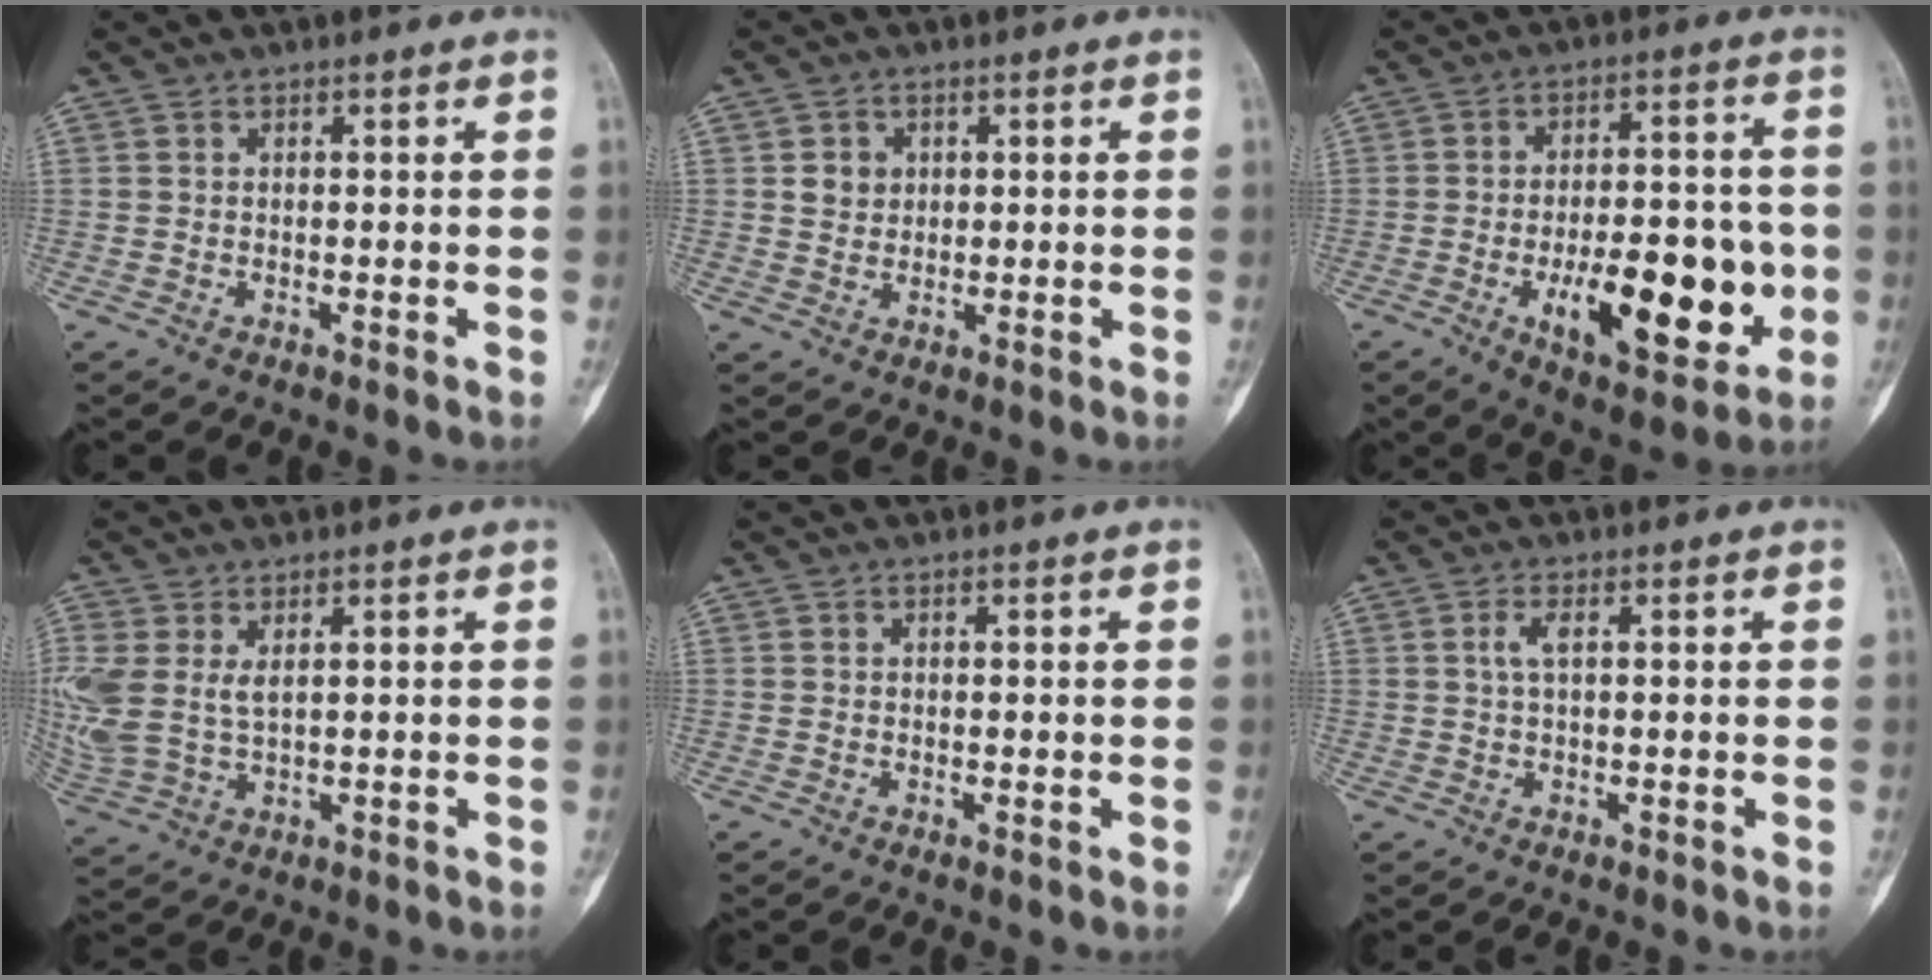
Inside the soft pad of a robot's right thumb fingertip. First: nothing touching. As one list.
[{"total": 3.5, "force": [0.9, 3.1, 1.3], "torque": [-0.004, -0.001, 0.015]}, {"total": 19.6, "force": [-4.6, 8.6, 17.0], "torque": [-0.215, 0.011, -0.059]}, {"total": 10.0, "force": [2.3, 5.9, 7.7], "torque": [-0.196, 0.002, 0.062]}, {"total": 0.5, "force": [0.0, 0.2, 0.5], "torque": [-0.004, -0.001, 0.001]}, {"total": 2.2, "force": [0.5, 0.8, 2.0], "torque": [-0.049, 0.005, 0.014]}]